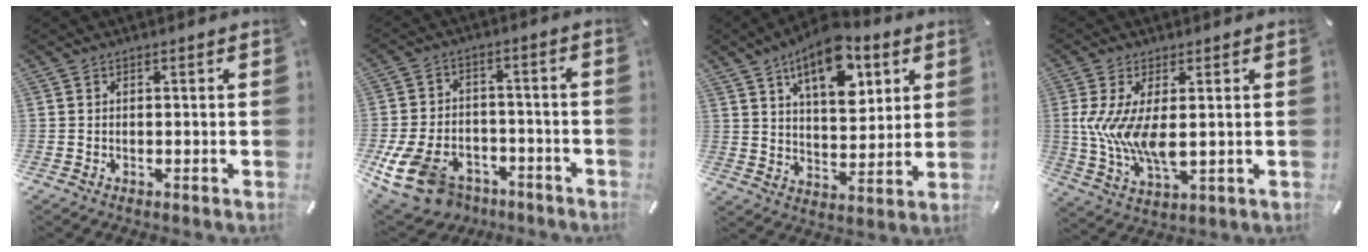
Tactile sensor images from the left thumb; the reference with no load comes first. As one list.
[{"total": 13.0, "force": [-7.5, 8.2, 6.7], "torque": [-0.141, 0.047, -0.132]}, {"total": 14.3, "force": [8.1, 7.6, 9.0], "torque": [-0.130, -0.032, 0.139]}, {"total": 10.3, "force": [0.9, 4.3, 9.4], "torque": [-0.210, -0.015, 0.018]}]